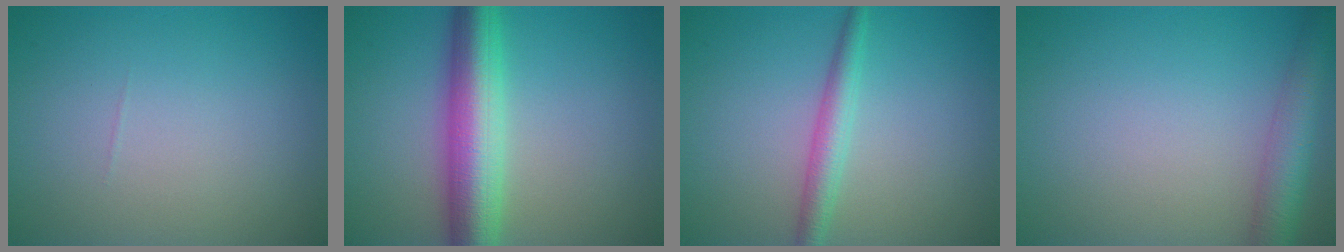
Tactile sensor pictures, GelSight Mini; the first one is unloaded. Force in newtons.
{"total": 7.5, "press": 7.5, "slide": 0.1}
{"total": 2.6, "press": 2.6, "slide": 0.1}
{"total": 4.2, "press": 4.2, "slide": 0.2}